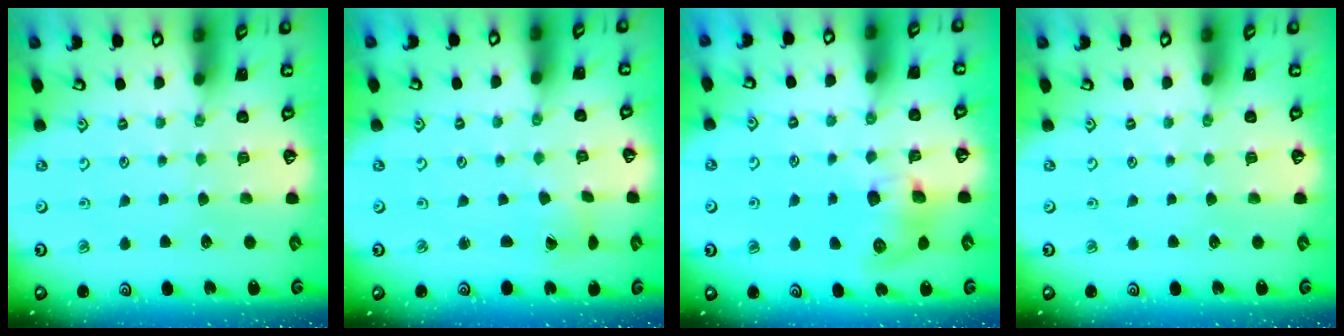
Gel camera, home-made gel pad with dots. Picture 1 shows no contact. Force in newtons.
{"total": 1.6, "press": 1.5, "slide": 0.1}
{"total": 8.4, "press": 8.4, "slide": 1.0}
{"total": 0.0}